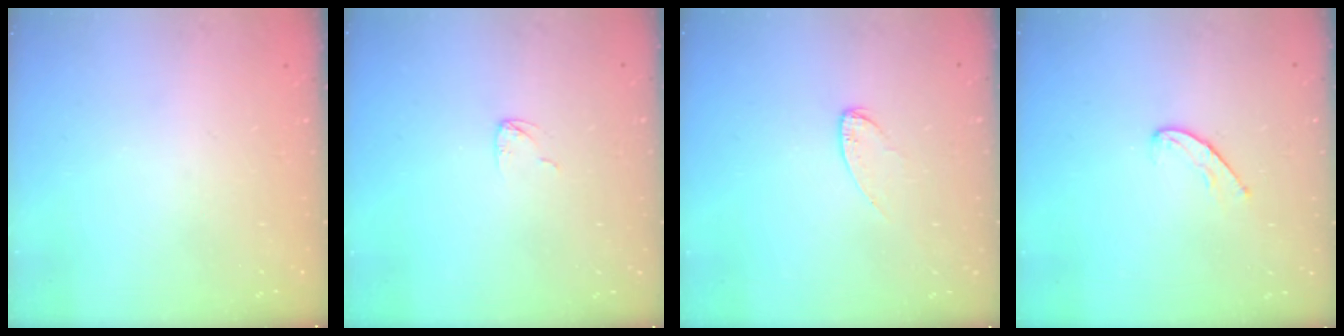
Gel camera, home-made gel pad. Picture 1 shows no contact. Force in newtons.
{"total": 2.9, "press": 2.9, "slide": 0.2}
{"total": 7.0, "press": 7.0, "slide": 0.4}
{"total": 6.5, "press": 6.4, "slide": 0.6}